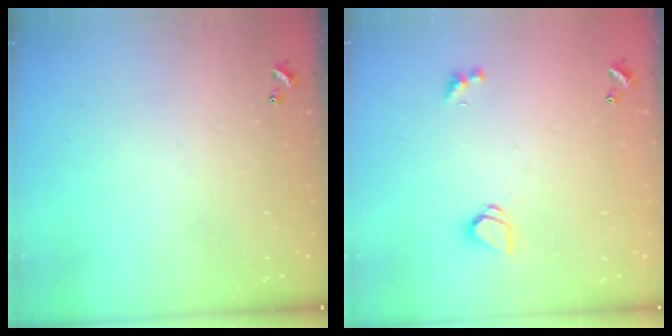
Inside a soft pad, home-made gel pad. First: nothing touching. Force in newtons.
{"total": 1.3, "press": 1.2, "slide": 0.4}